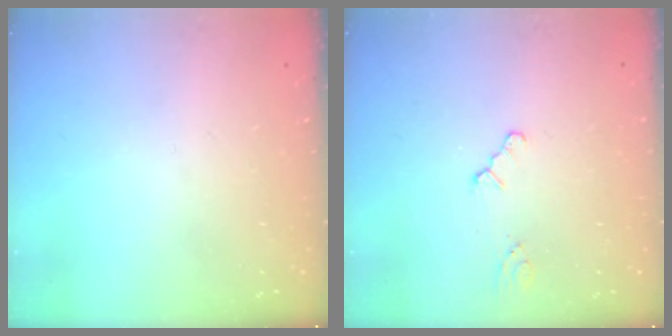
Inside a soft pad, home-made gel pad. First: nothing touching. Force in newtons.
{"total": 1.0, "press": 1.0, "slide": 0.3}